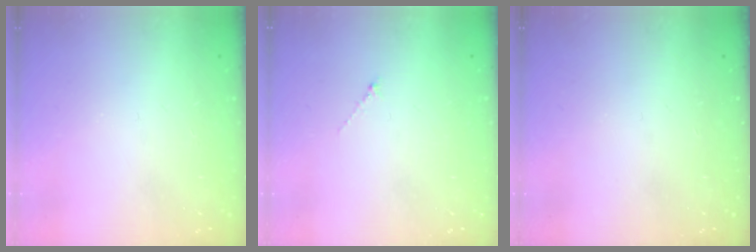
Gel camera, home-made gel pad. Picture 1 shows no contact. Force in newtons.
{"total": 0.6, "press": 0.5, "slide": 0.3}
{"total": 0.0}